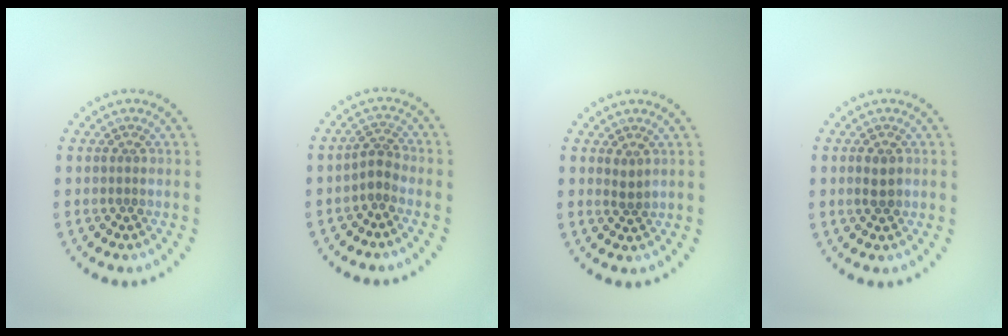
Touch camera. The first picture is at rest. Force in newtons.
{"total": 1.9, "press": 1.3, "slide": 1.3}
{"total": 0.8, "press": 0.7, "slide": 0.4}
{"total": 1.6, "press": 1.6, "slide": 0.1}